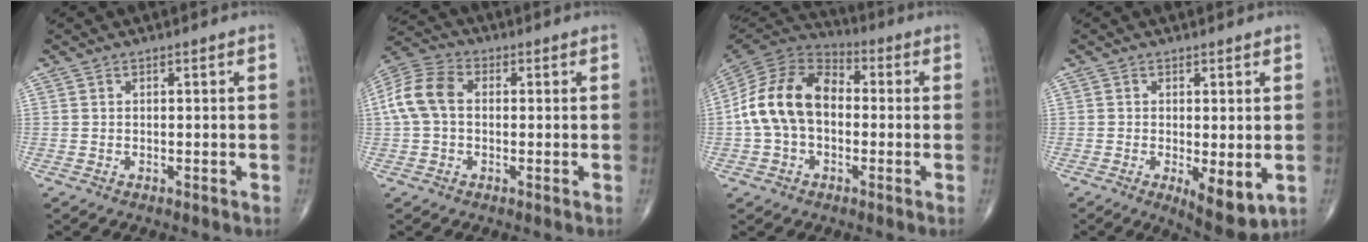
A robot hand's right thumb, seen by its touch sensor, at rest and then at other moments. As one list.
[{"total": 9.2, "force": [0.5, 6.4, 6.5], "torque": [-0.138, 0.029, 0.002]}, {"total": 15.2, "force": [-0.6, 10.6, 10.9], "torque": [-0.189, 0.040, -0.023]}, {"total": 7.1, "force": [-1.7, 2.6, 6.4], "torque": [-0.084, -0.019, -0.020]}]